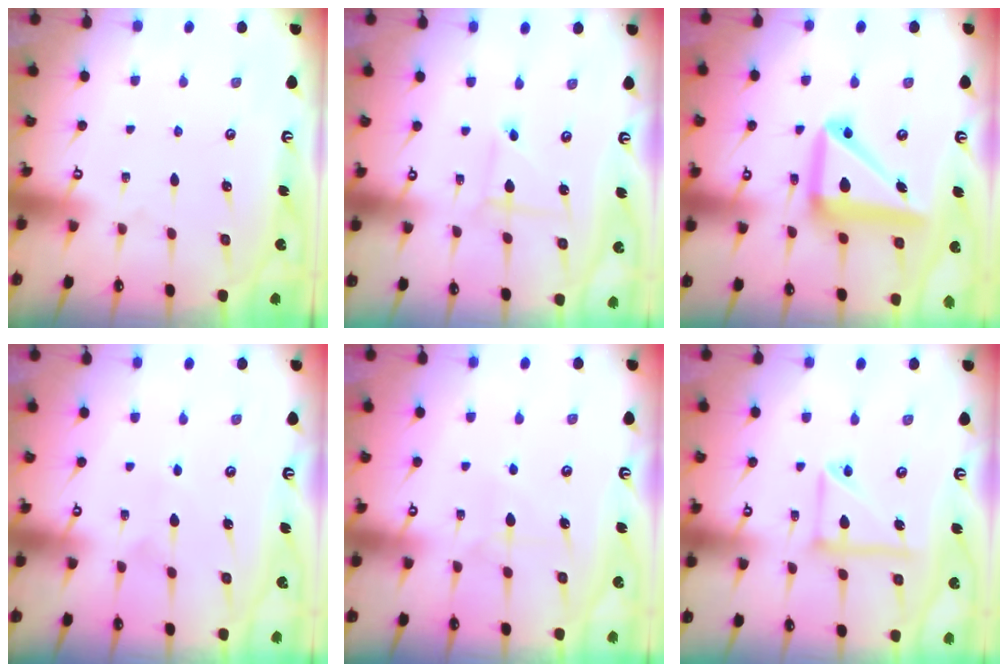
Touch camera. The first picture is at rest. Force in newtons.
{"total": 1.6, "press": 1.6, "slide": 0.2}
{"total": 14.8, "press": 14.6, "slide": 2.3}
{"total": 4.6, "press": 4.6, "slide": 0.4}
{"total": 5.5, "press": 5.5, "slide": 0.3}
{"total": 11.2, "press": 11.1, "slide": 1.1}